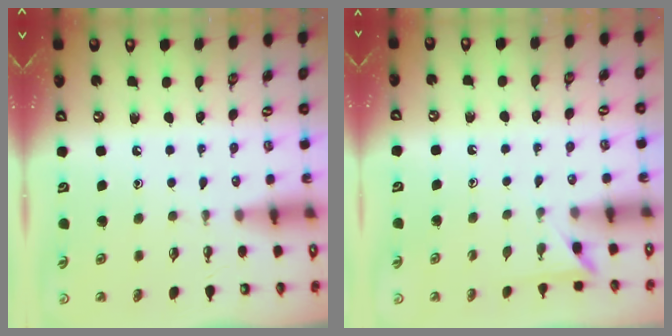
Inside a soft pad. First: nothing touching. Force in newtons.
{"total": 2.3, "press": 2.3, "slide": 0.2}